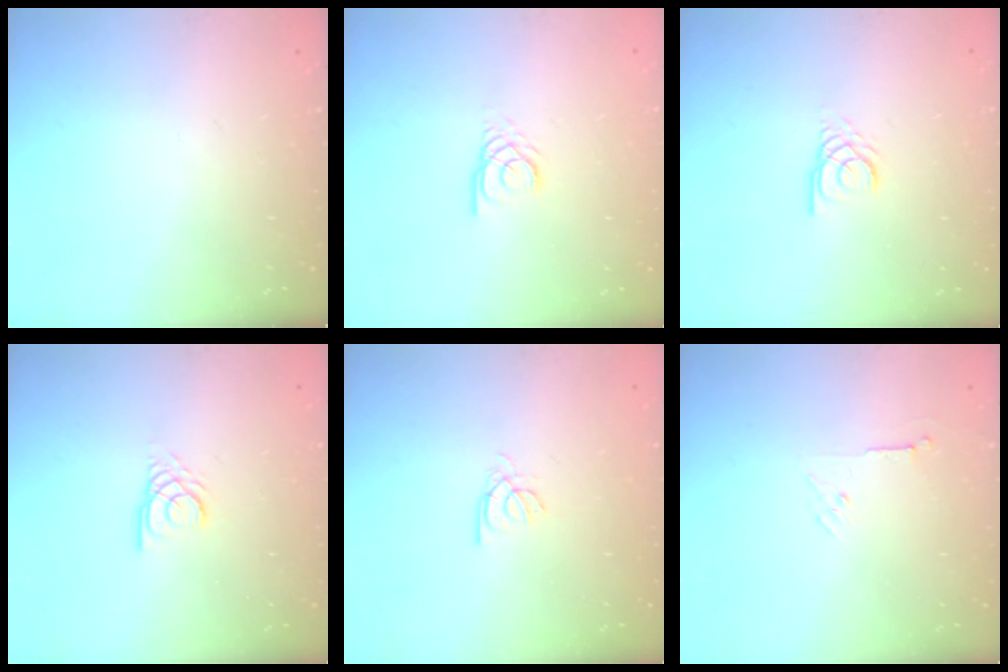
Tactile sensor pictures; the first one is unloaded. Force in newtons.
{"total": 2.9, "press": 2.9, "slide": 0.2}
{"total": 2.8, "press": 2.8, "slide": 0.1}
{"total": 3.1, "press": 3.1, "slide": 0.1}
{"total": 2.2, "press": 2.2, "slide": 0.2}
{"total": 3.5, "press": 3.4, "slide": 0.7}